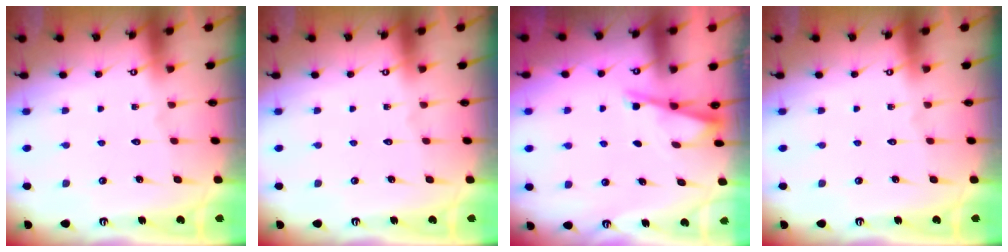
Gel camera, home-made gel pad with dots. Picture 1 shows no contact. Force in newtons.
{"total": 0.0}
{"total": 2.8, "press": 2.8, "slide": 0.3}
{"total": 0.0}